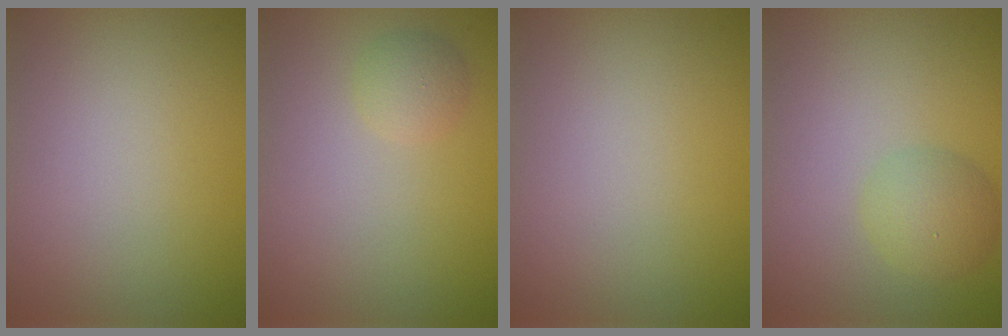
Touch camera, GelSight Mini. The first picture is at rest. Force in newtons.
{"total": 1.4, "press": 1.4, "slide": 0.1}
{"total": 0.0}
{"total": 2.9, "press": 2.9, "slide": 0.1}